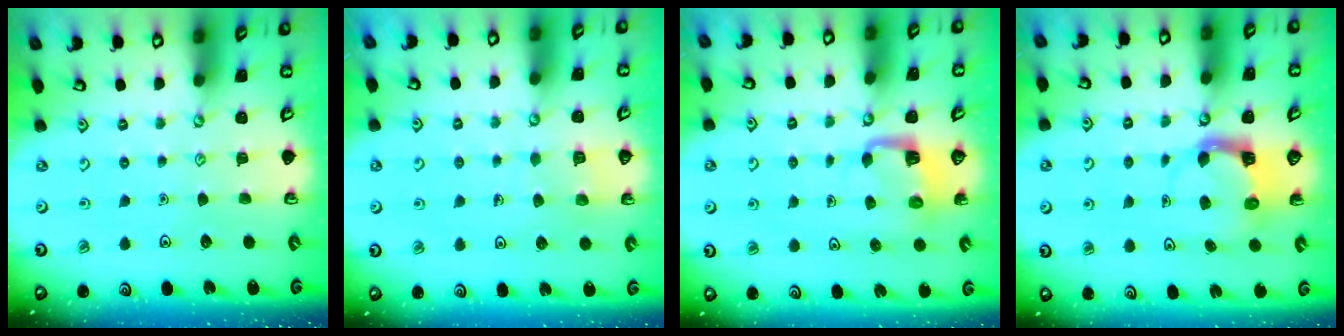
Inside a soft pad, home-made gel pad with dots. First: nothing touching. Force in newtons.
{"total": 3.0, "press": 3.0, "slide": 0.2}
{"total": 4.3, "press": 4.3, "slide": 0.1}
{"total": 4.0, "press": 4.0, "slide": 0.4}